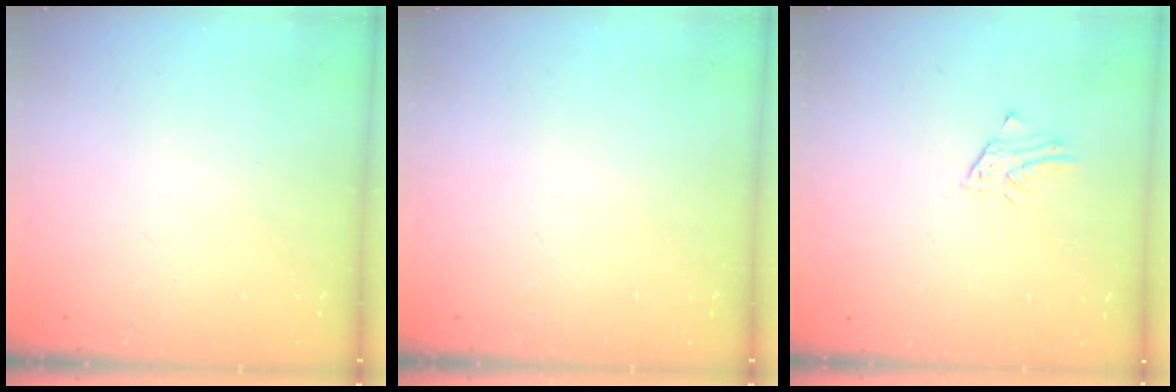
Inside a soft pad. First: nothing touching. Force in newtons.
{"total": 0.0}
{"total": 0.9, "press": 0.9, "slide": 0.1}